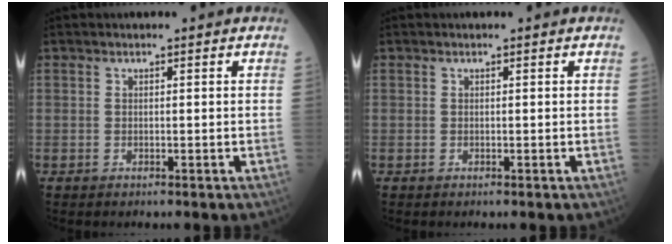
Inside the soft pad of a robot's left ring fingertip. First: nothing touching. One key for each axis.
{"total": 0.0}